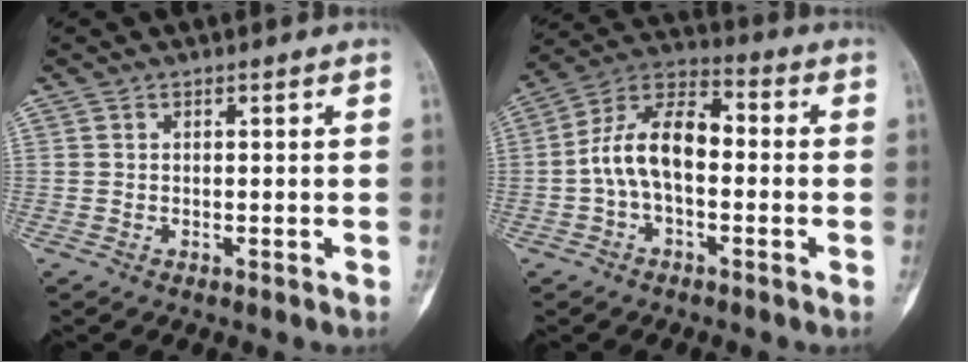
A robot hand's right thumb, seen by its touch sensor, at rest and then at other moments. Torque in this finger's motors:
{"motor_torque": [0.96, 0.98, 0.95, -0.82, 0.17]}